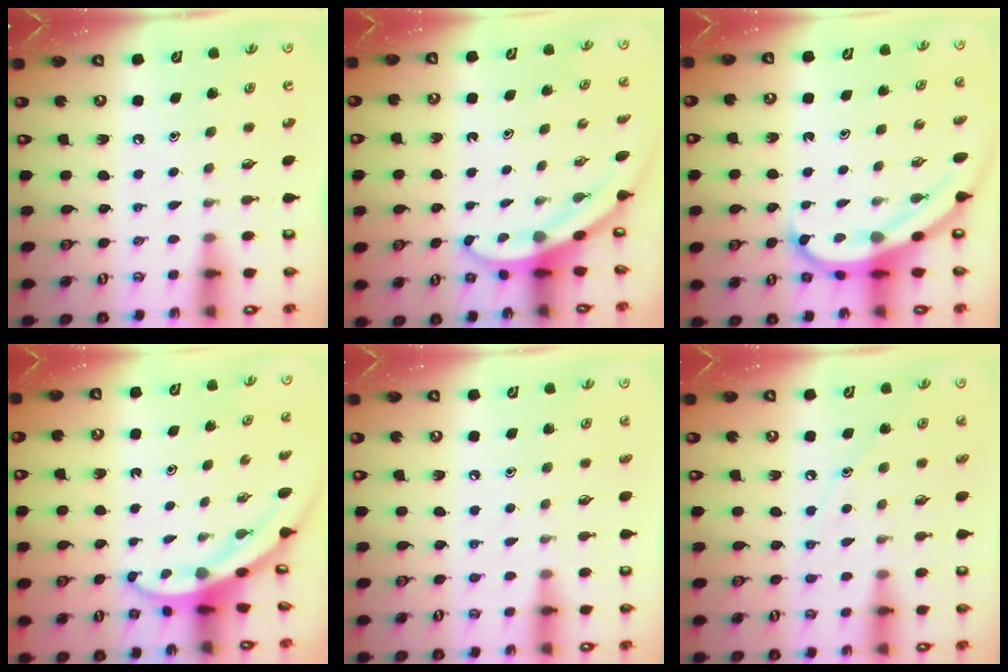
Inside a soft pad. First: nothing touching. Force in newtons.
{"total": 3.1, "press": 3.1, "slide": 0.2}
{"total": 6.6, "press": 6.5, "slide": 1.2}
{"total": 3.7, "press": 3.7, "slide": 0.5}
{"total": 6.3, "press": 6.2, "slide": 0.7}
{"total": 6.8, "press": 6.7, "slide": 0.7}